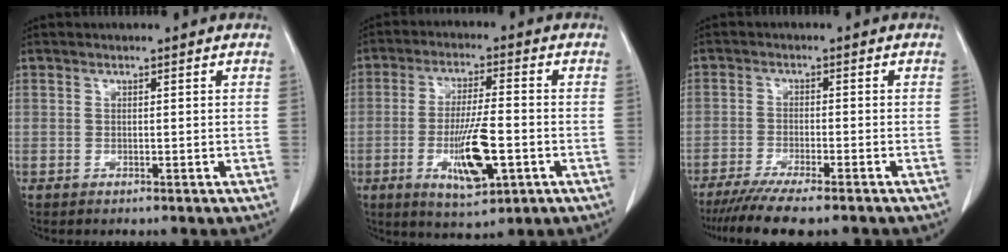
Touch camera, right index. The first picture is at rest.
{"total": 10.5, "force": [-3.1, 2.2, 9.8], "torque": [-0.181, -0.010, -0.048]}
{"total": 9.8, "force": [-8.1, 0.6, 5.5], "torque": [-0.079, -0.022, -0.128]}